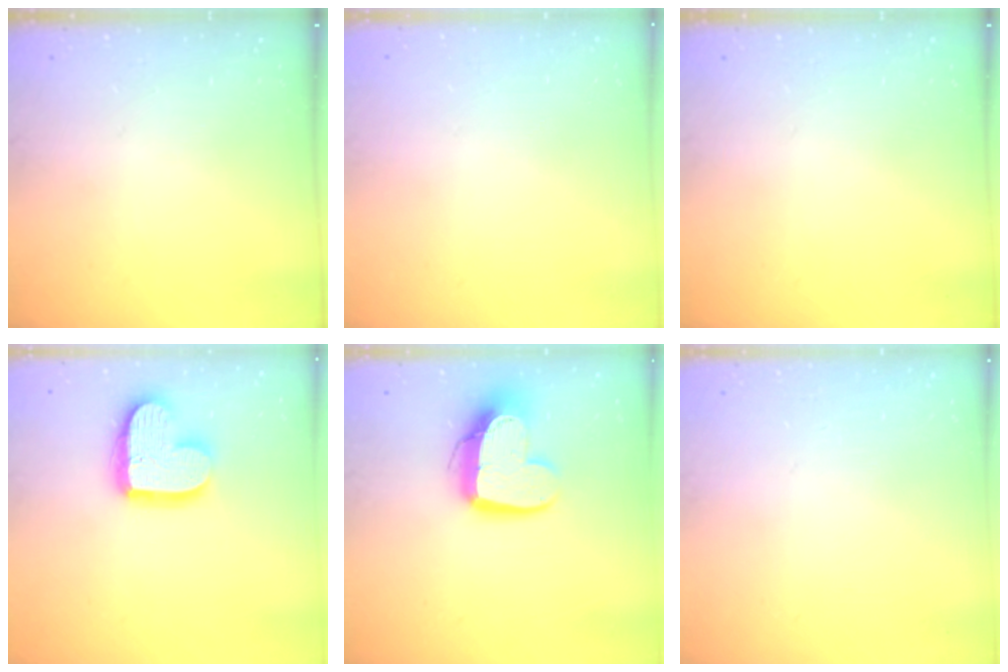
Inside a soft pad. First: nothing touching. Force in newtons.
{"total": 0.0}
{"total": 0.0}
{"total": 15.6, "press": 15.5, "slide": 1.3}
{"total": 13.5, "press": 13.5, "slide": 1.1}
{"total": 0.8, "press": 0.4, "slide": 0.7}